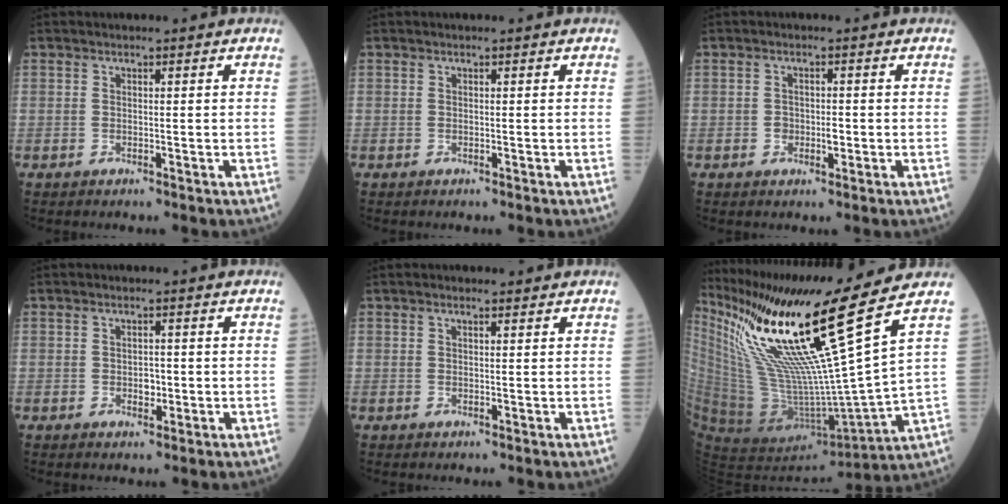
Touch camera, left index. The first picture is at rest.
{"total": 0.0}
{"total": 1.9, "force": [-0.4, 1.2, 1.4], "torque": [-0.021, 0.003, -0.005]}
{"total": 1.6, "force": [-0.2, 1.0, 1.2], "torque": [-0.018, 0.001, -0.001]}
{"total": 1.4, "force": [1.1, 0.3, 0.8], "torque": [-0.018, 0.012, 0.017]}
{"total": 21.5, "force": [13.6, -2.8, 16.4], "torque": [-0.285, -0.036, 0.247]}